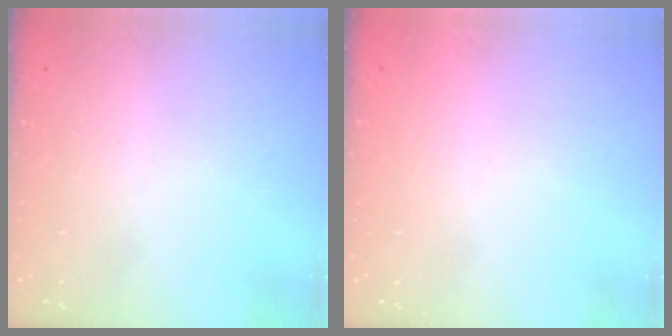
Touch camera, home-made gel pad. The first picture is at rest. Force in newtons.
{"total": 1.5, "press": 1.5, "slide": 0.1}